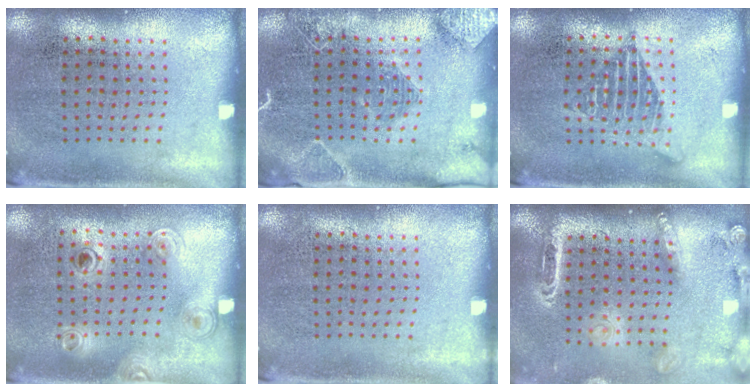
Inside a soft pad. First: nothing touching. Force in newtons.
{"total": 2.1, "press": 2.0, "slide": 0.5}
{"total": 1.2, "press": 1.2, "slide": 0.1}
{"total": 1.1, "press": 0.9, "slide": 0.6}
{"total": 0.0}
{"total": 2.4, "press": 1.9, "slide": 1.5}